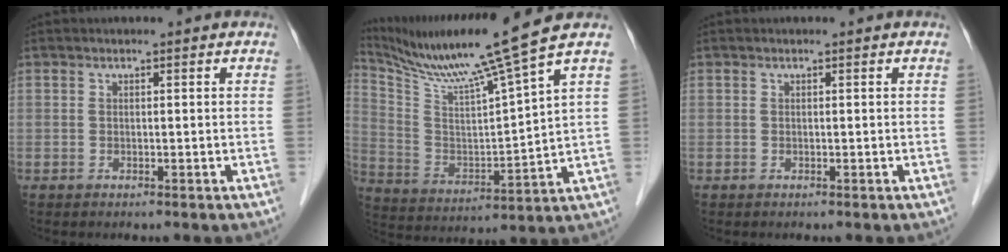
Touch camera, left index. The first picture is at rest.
{"total": 14.6, "force": [12.0, -3.0, 7.7], "torque": [-0.149, -0.025, 0.219]}
{"total": 0.0}